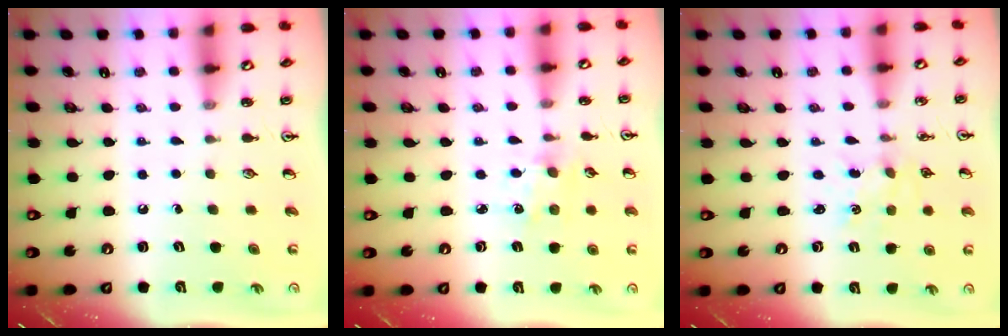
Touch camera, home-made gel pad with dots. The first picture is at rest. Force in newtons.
{"total": 1.2, "press": 1.2, "slide": 0.2}
{"total": 1.4, "press": 1.4, "slide": 0.2}